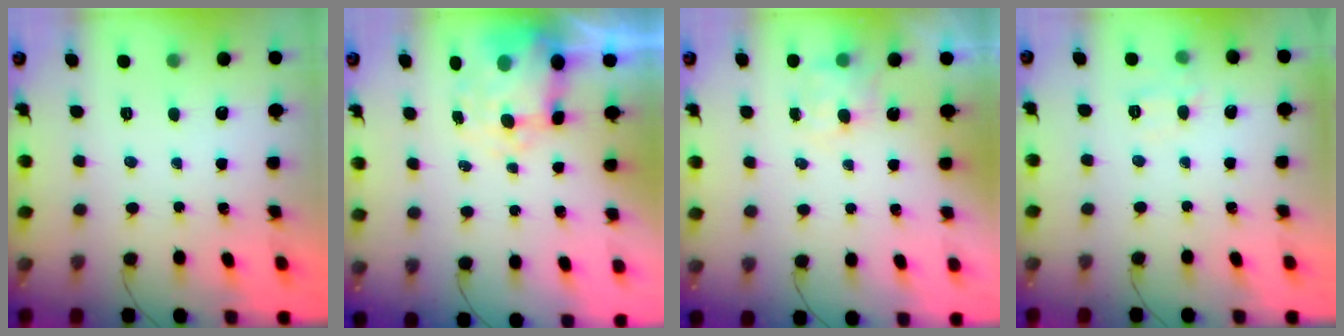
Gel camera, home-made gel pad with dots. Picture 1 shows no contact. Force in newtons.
{"total": 8.9, "press": 8.7, "slide": 1.6}
{"total": 5.4, "press": 5.3, "slide": 0.8}
{"total": 6.8, "press": 6.7, "slide": 1.6}